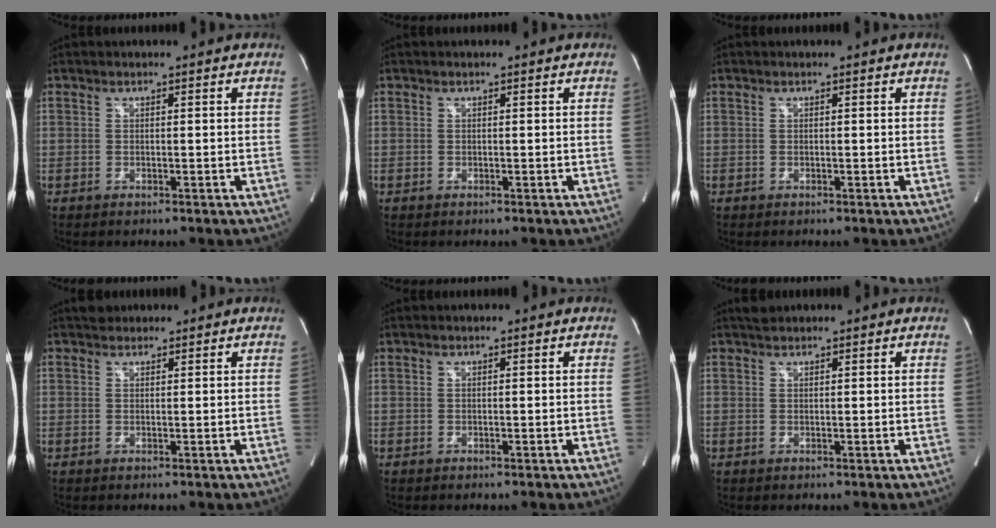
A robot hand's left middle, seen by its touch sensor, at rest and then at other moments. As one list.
[{"total": 0.0}, {"total": 0.0}, {"total": 1.8, "force": [1.5, 0.9, 0.2], "torque": [-0.008, 0.013, 0.023]}, {"total": 0.0}, {"total": 1.4, "force": [1.3, 0.4, 0.3], "torque": [-0.015, 0.013, 0.026]}]